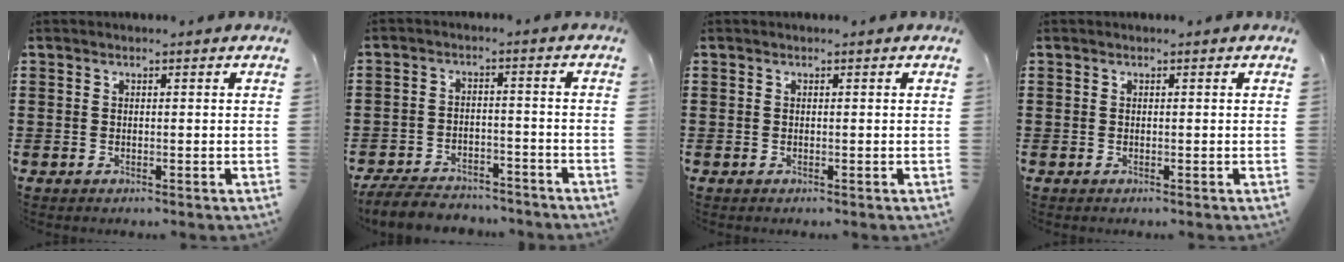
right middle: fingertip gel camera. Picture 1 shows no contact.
{"total": 5.8, "force": [-5.6, 1.4, 0.7], "torque": [-0.019, 0.013, -0.113]}
{"total": 0.0}
{"total": 0.0}